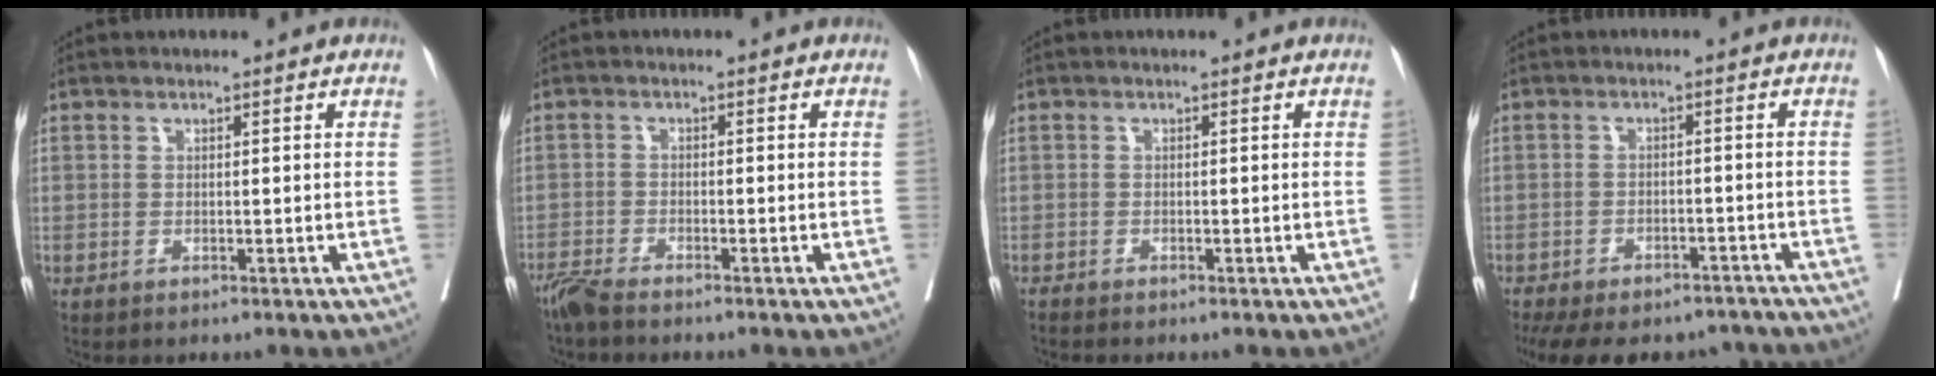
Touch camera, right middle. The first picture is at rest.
{"total": 2.7, "force": [-2.5, -0.1, 1.1], "torque": [-0.023, -0.009, -0.054]}
{"total": 1.0, "force": [-1.0, -0.2, 0.4], "torque": [-0.005, 0.000, -0.018]}
{"total": 16.5, "force": [-13.5, 6.8, 6.4], "torque": [-0.164, -0.004, -0.175]}